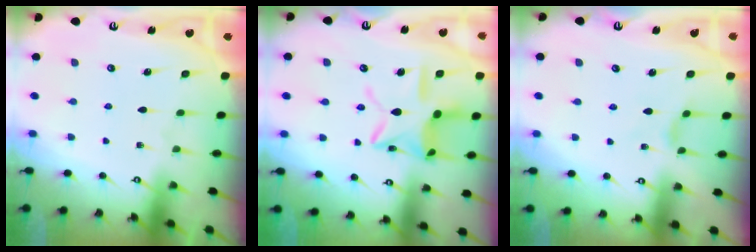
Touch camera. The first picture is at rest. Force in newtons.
{"total": 14.1, "press": 14.1, "slide": 1.0}
{"total": 2.7, "press": 2.6, "slide": 0.6}